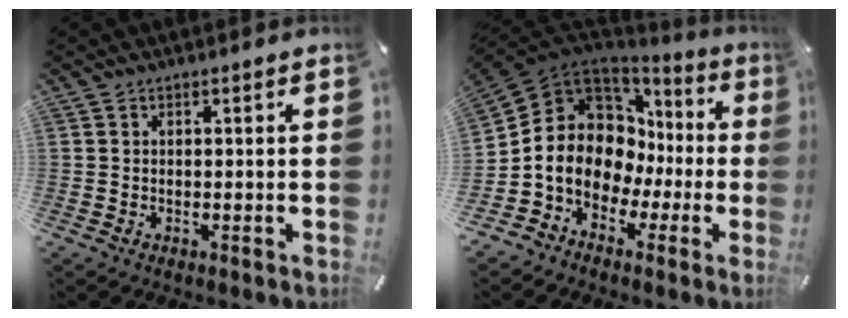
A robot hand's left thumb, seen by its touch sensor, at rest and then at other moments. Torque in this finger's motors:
{"motor_torque": [0.34, 2.29, 1.55, 1.22, 0.24]}